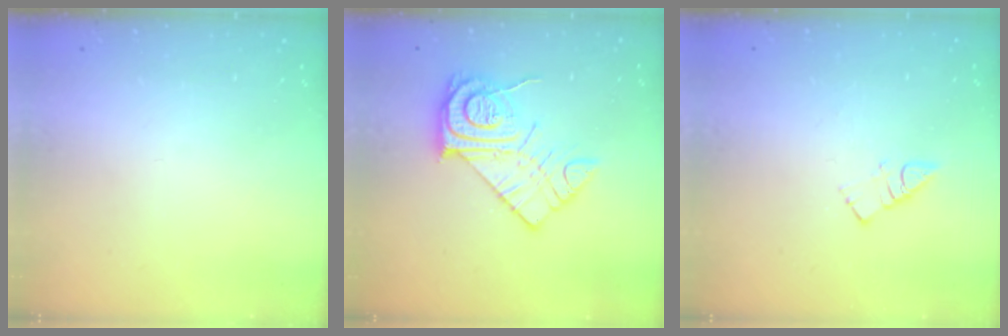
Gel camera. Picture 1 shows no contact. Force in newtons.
{"total": 14.9, "press": 14.8, "slide": 1.2}
{"total": 3.9, "press": 3.9, "slide": 0.3}